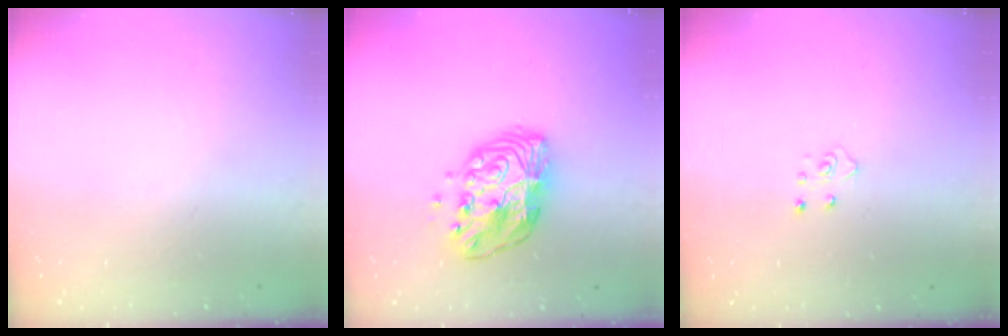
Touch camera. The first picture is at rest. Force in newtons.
{"total": 11.9, "press": 11.9, "slide": 0.8}
{"total": 4.1, "press": 4.0, "slide": 0.5}